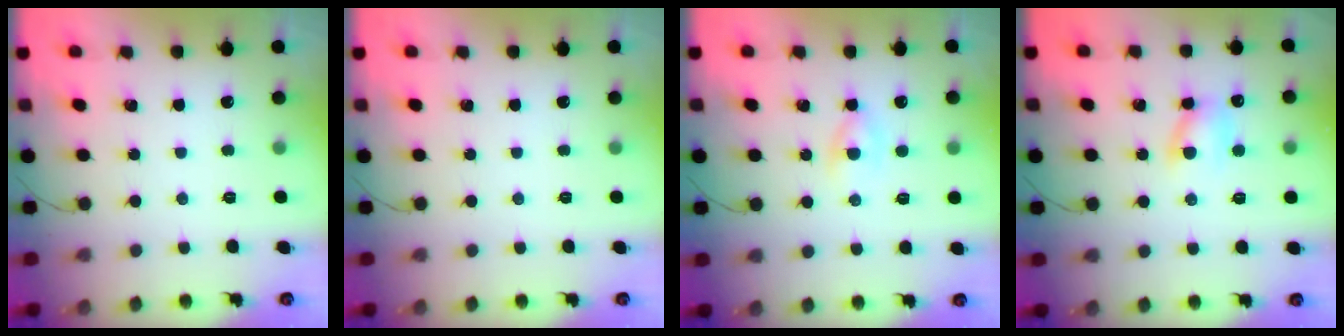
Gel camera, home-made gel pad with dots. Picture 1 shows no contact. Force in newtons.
{"total": 0.0}
{"total": 2.1, "press": 2.0, "slide": 0.8}
{"total": 7.4, "press": 7.2, "slide": 1.4}